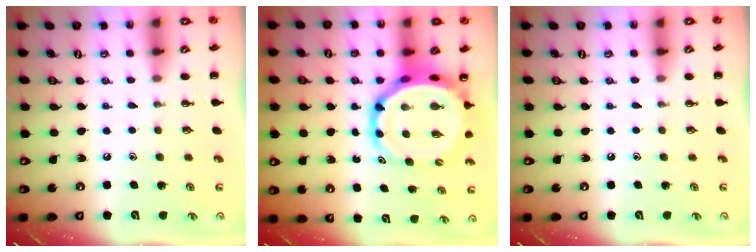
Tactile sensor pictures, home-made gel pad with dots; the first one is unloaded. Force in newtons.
{"total": 9.6, "press": 9.3, "slide": 2.5}
{"total": 0.0}